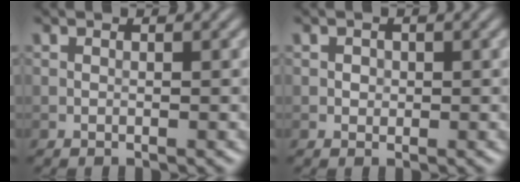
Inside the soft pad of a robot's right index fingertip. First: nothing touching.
{"total": 0.8, "force": [0.1, 0.7, 0.3], "torque": [-0.002, -0.002, 0.000]}